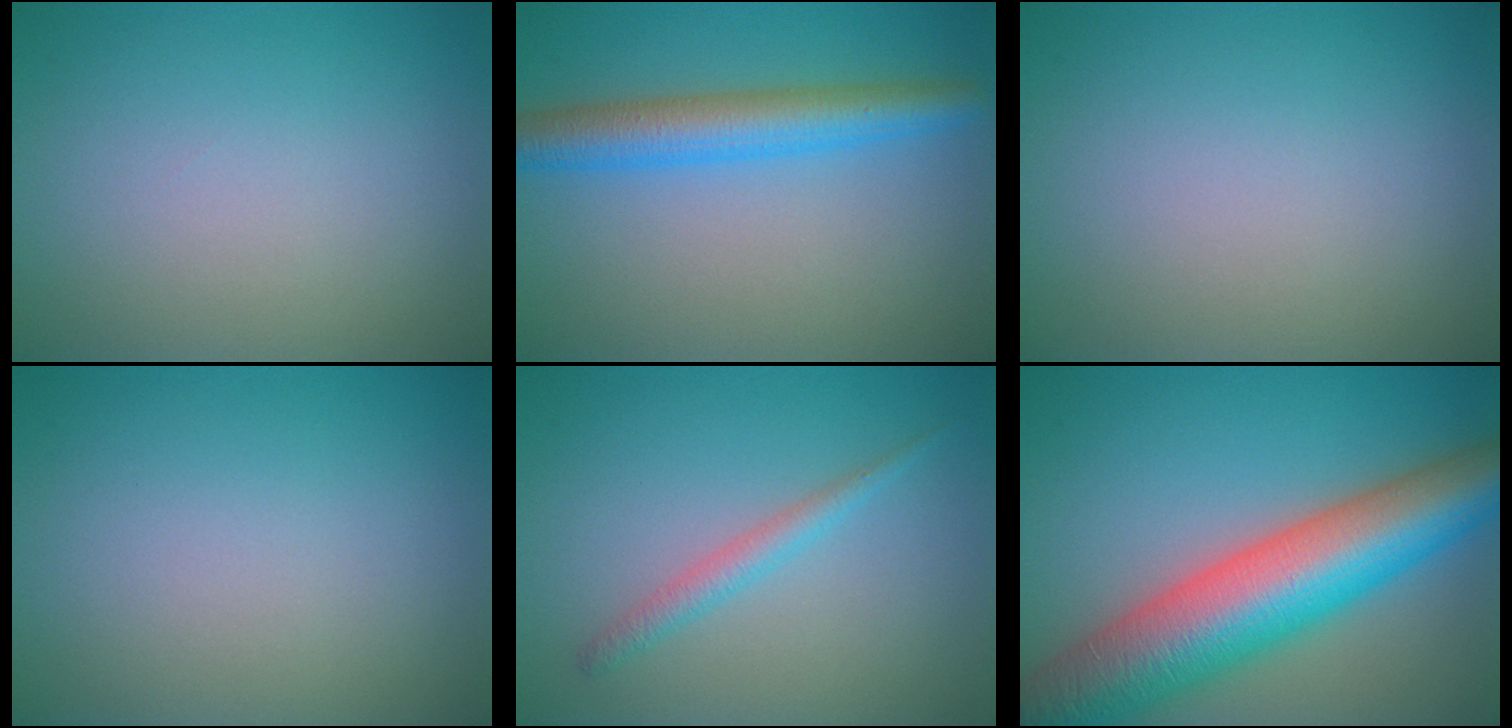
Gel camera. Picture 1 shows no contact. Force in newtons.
{"total": 5.1, "press": 5.1, "slide": 0.1}
{"total": 0.0}
{"total": 0.0}
{"total": 1.7, "press": 1.7, "slide": 0.1}
{"total": 13.1, "press": 13.1, "slide": 0.2}